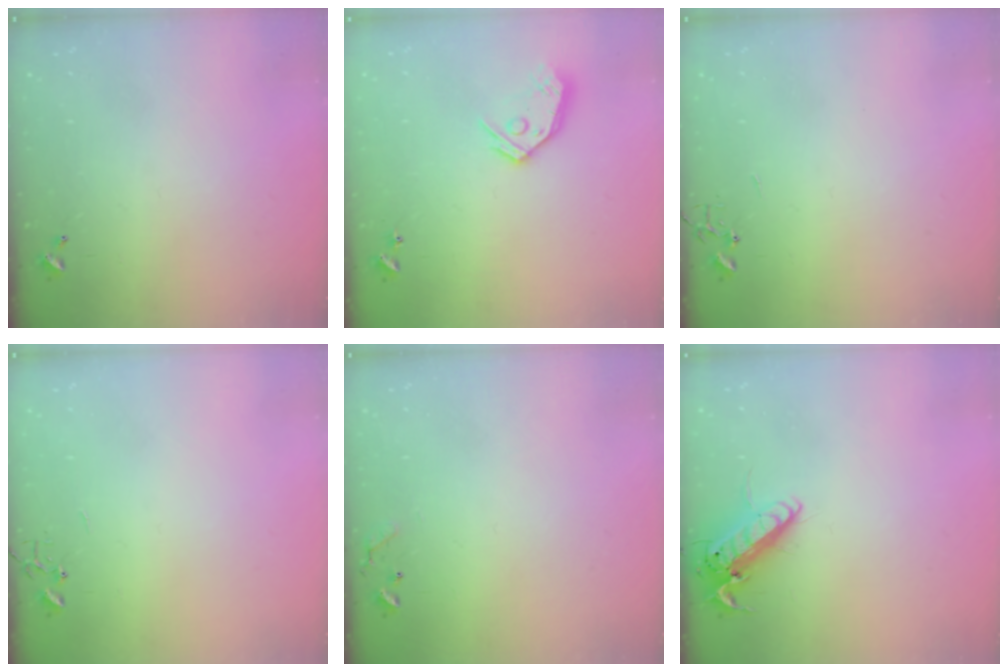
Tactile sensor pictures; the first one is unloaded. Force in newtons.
{"total": 11.0, "press": 10.9, "slide": 1.2}
{"total": 0.0}
{"total": 0.0}
{"total": 7.7, "press": 7.7, "slide": 0.5}
{"total": 13.8, "press": 13.6, "slide": 2.3}